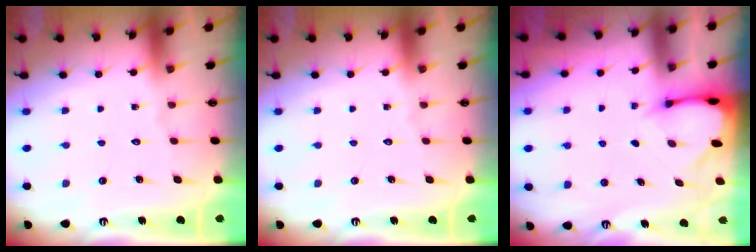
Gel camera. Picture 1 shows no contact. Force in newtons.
{"total": 0.0}
{"total": 2.5, "press": 2.5, "slide": 0.0}